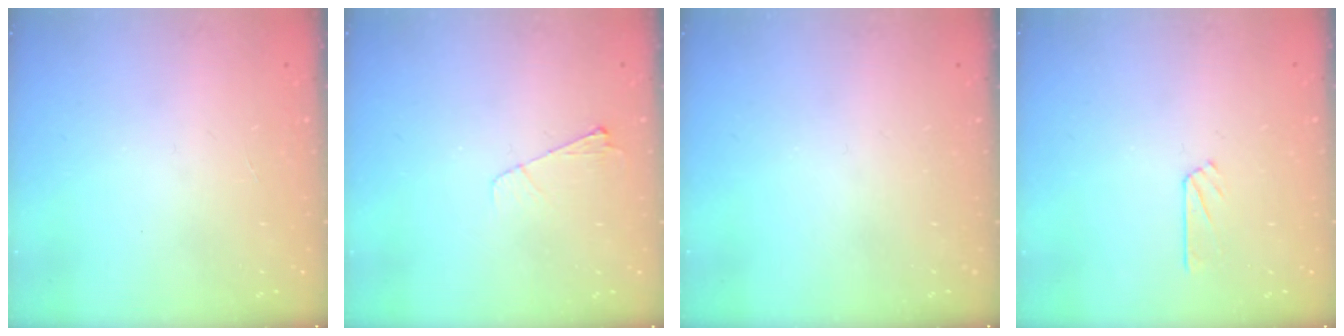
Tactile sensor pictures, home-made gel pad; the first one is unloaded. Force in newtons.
{"total": 4.4, "press": 4.3, "slide": 0.6}
{"total": 0.0}
{"total": 2.3, "press": 2.3, "slide": 0.2}